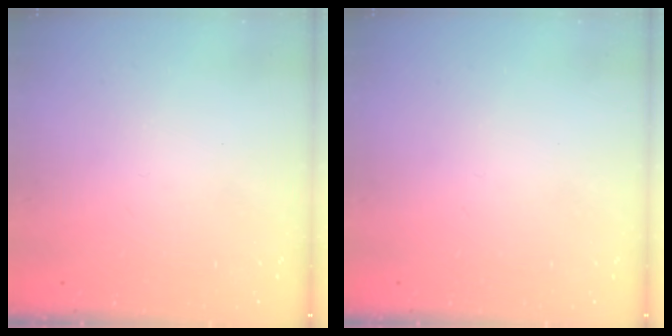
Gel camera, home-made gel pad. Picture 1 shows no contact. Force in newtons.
{"total": 0.0}